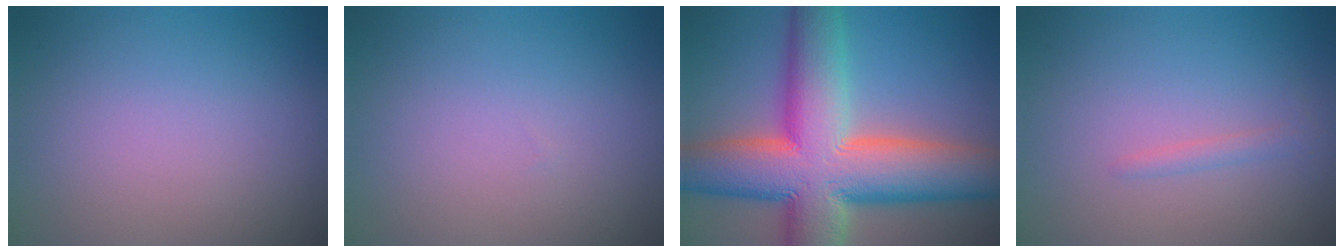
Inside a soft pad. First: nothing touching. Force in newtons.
{"total": 0.0}
{"total": 15.0, "press": 15.0, "slide": 0.8}
{"total": 1.0, "press": 1.0, "slide": 0.0}